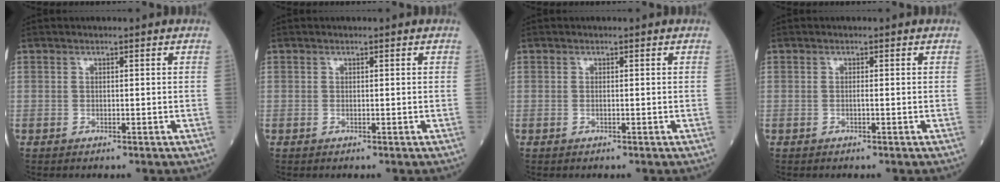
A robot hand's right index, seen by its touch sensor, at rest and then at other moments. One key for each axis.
{"total": 0.0}
{"total": 0.0}
{"total": 0.0}